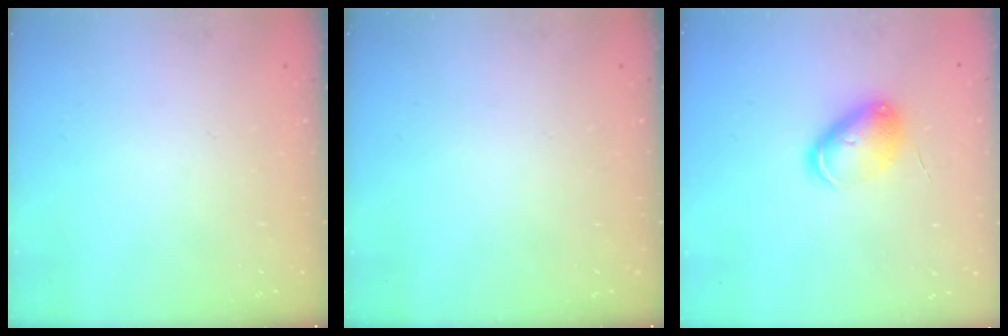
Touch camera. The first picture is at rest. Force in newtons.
{"total": 0.0}
{"total": 7.2, "press": 7.2, "slide": 0.9}